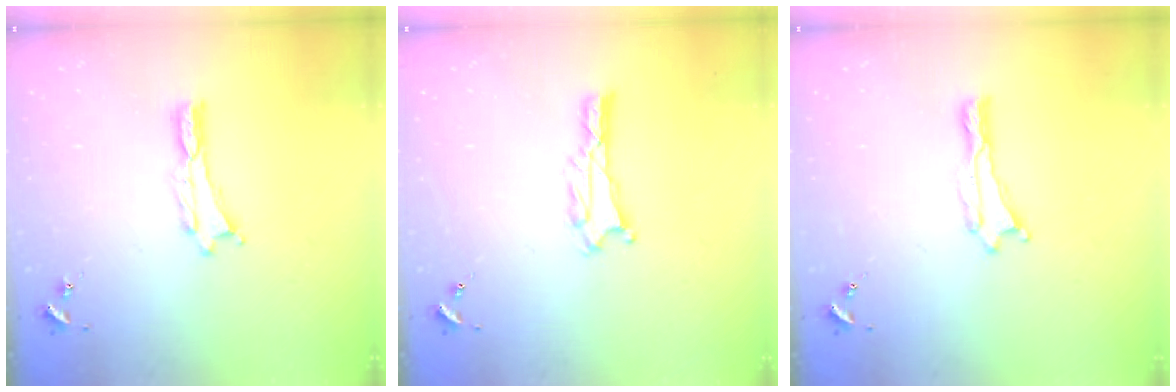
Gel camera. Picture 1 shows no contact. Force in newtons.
{"total": 2.0, "press": 2.0, "slide": 0.3}
{"total": 0.0}